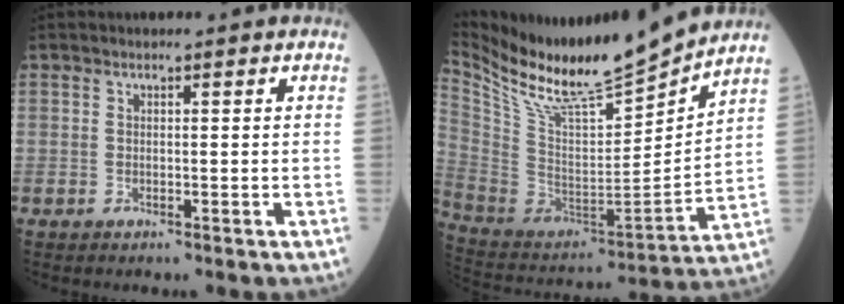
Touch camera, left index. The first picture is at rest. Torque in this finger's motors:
{"motor_torque": [0.10, -0.26, 0.08, 0.07]}